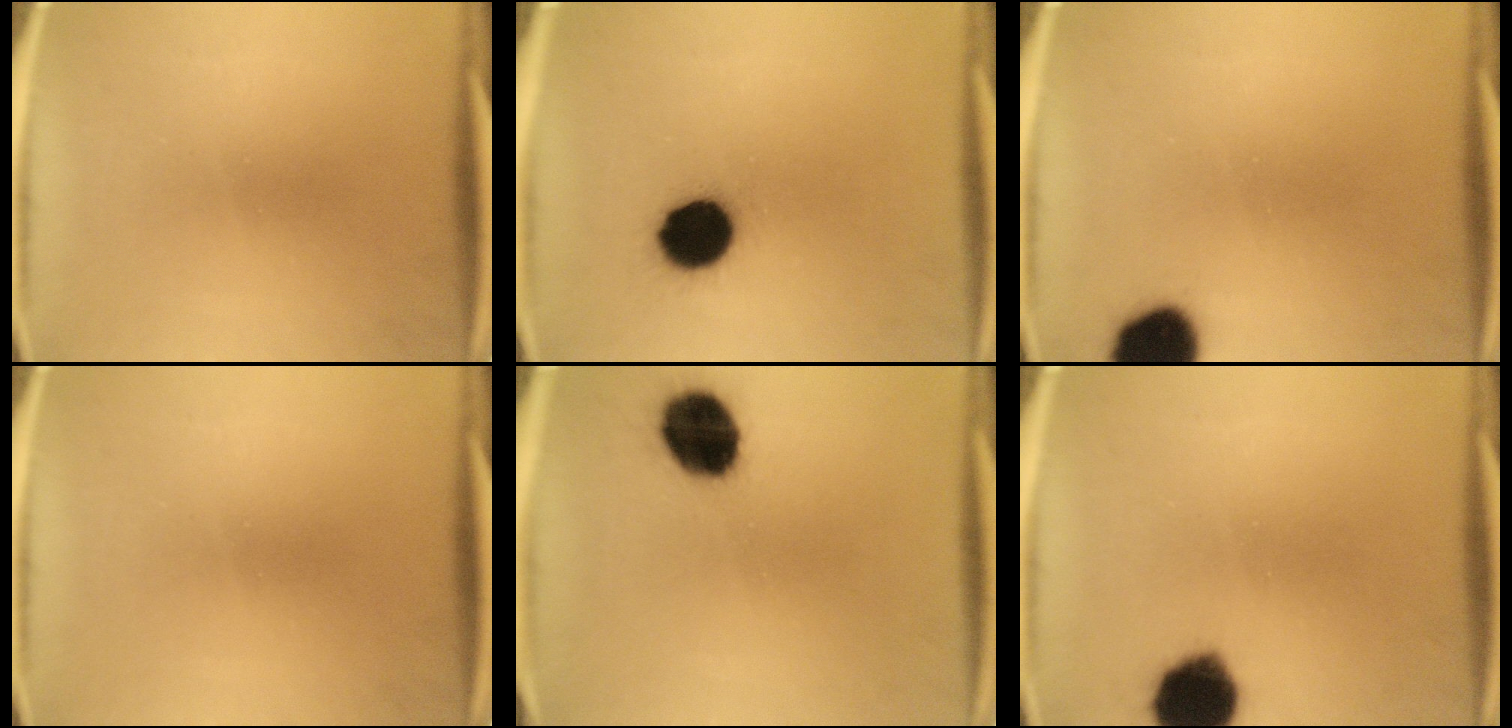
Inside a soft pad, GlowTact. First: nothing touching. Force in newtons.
{"total": 12.3}
{"total": 11.7}
{"total": 0.0}
{"total": 13.7}
{"total": 13.1}